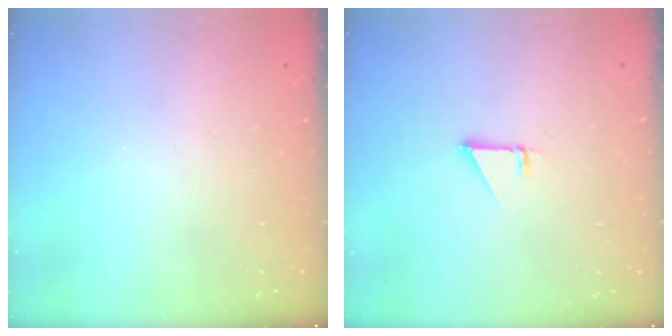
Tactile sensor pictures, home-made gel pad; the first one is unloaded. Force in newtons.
{"total": 1.0, "press": 1.0, "slide": 0.1}